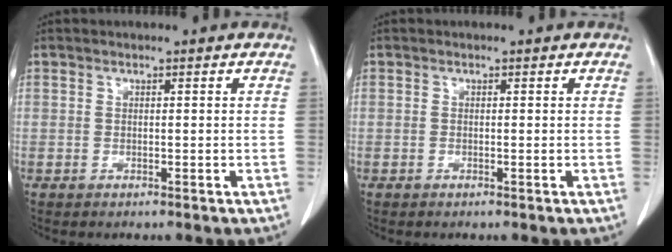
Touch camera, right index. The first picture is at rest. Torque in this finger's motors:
{"motor_torque": [0.06, -0.06, 0.04, 0.01]}